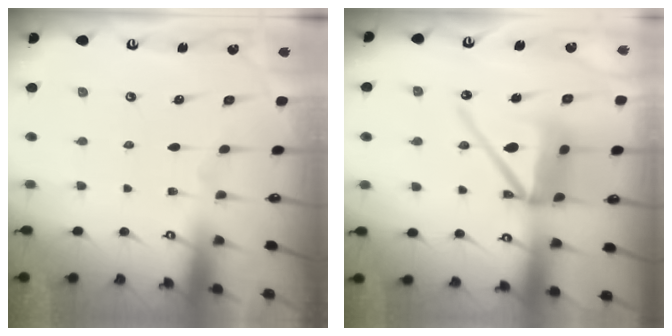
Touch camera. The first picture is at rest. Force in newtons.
{"total": 14.9, "press": 14.8, "slide": 2.0}